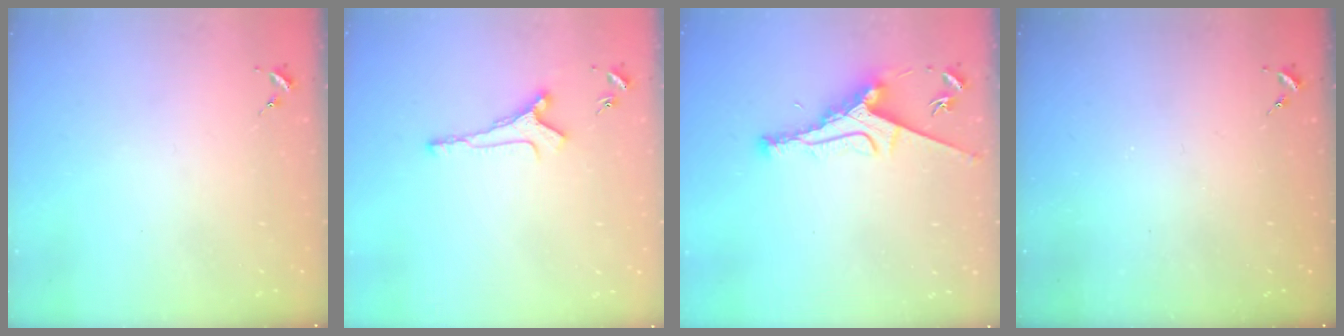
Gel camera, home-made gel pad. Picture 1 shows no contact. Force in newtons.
{"total": 5.9, "press": 5.8, "slide": 0.7}
{"total": 9.6, "press": 9.6, "slide": 0.7}
{"total": 0.0}